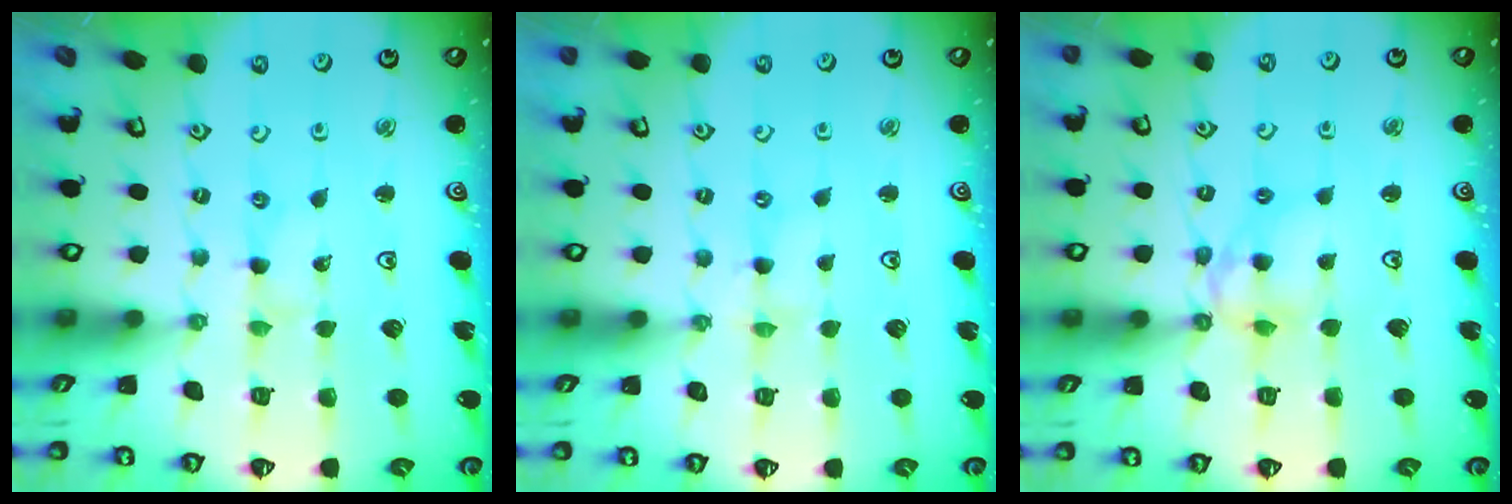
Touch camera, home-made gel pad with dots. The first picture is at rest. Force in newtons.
{"total": 0.0}
{"total": 10.1, "press": 10.1, "slide": 1.0}